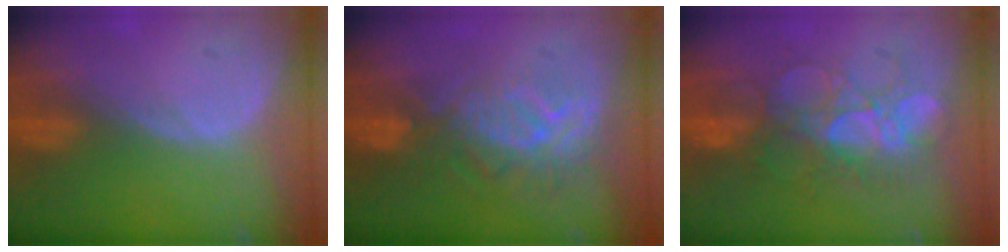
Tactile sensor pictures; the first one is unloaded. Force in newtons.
{"total": 9.5, "press": 8.3, "slide": 4.7}
{"total": 8.7, "press": 8.6, "slide": 1.5}